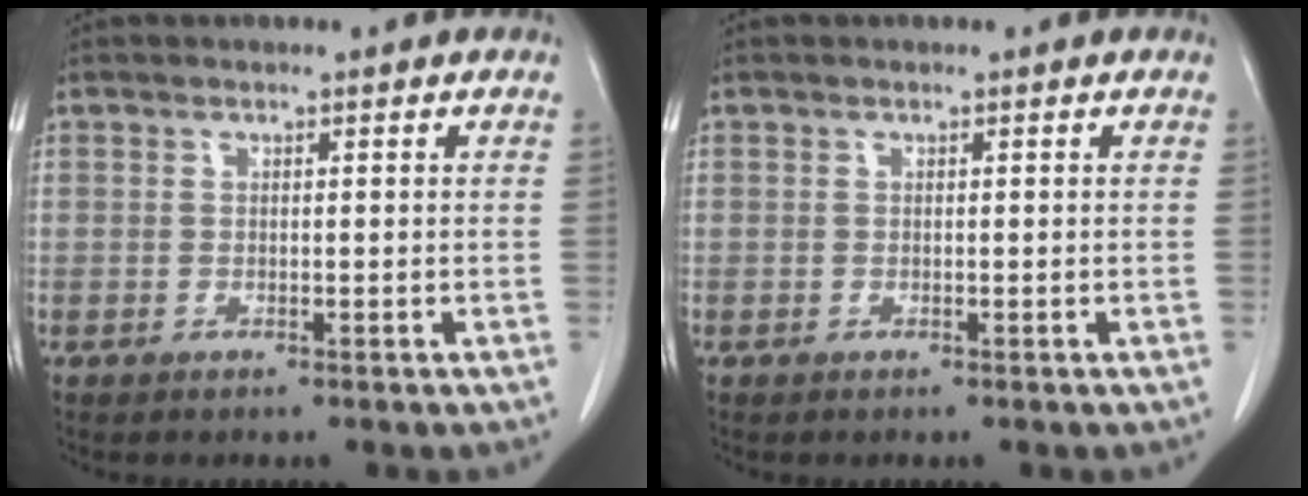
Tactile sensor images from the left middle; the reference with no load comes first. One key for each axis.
{"total": 0.0}